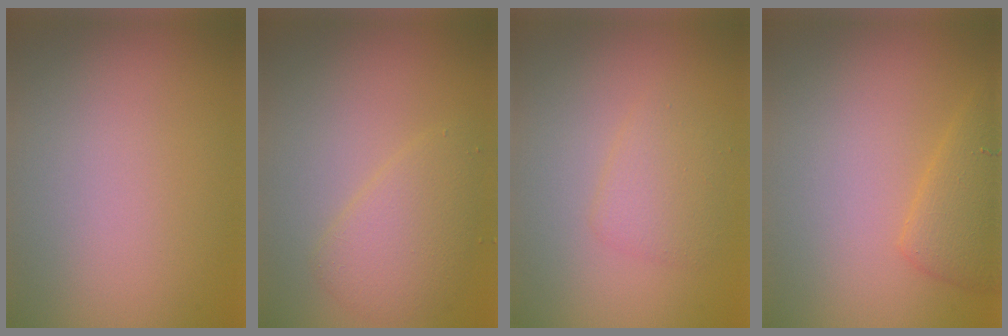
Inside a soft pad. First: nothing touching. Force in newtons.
{"total": 3.0, "press": 3.0, "slide": 0.2}
{"total": 2.1, "press": 2.1, "slide": 0.0}
{"total": 2.5, "press": 2.5, "slide": 0.2}